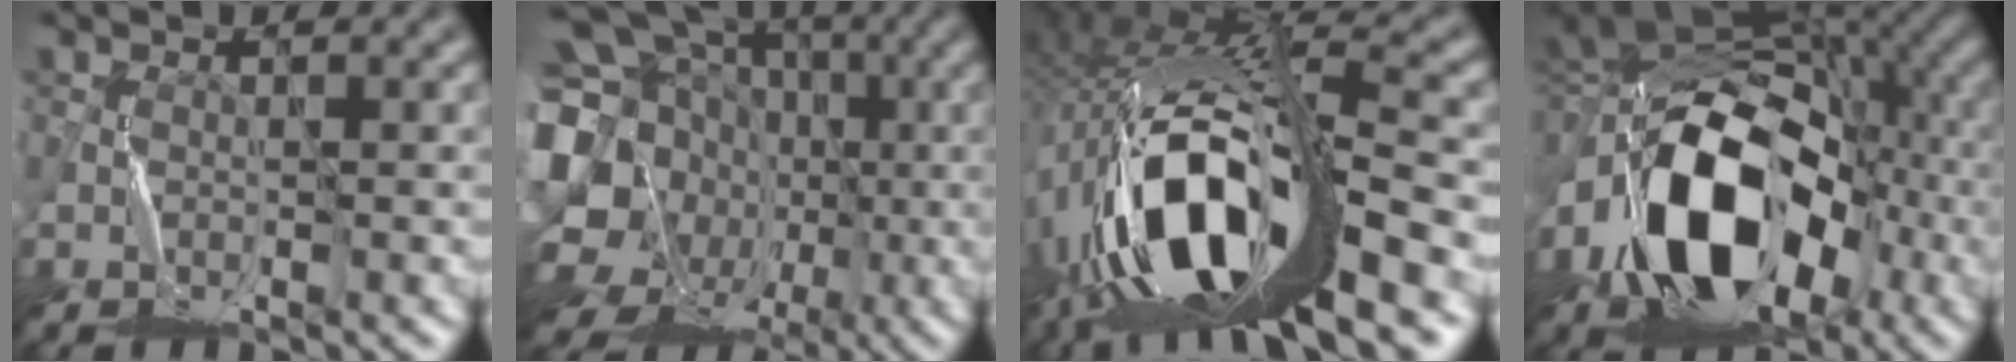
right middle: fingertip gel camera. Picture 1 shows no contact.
{"total": 21.9, "force": [-3.7, 19.3, 9.7], "torque": [-0.204, -0.012, -0.090]}
{"total": 15.7, "force": [-5.8, 5.8, 13.3], "torque": [-0.266, 0.005, -0.098]}
{"total": 14.6, "force": [-4.7, 9.0, 10.4], "torque": [-0.176, 0.010, -0.092]}